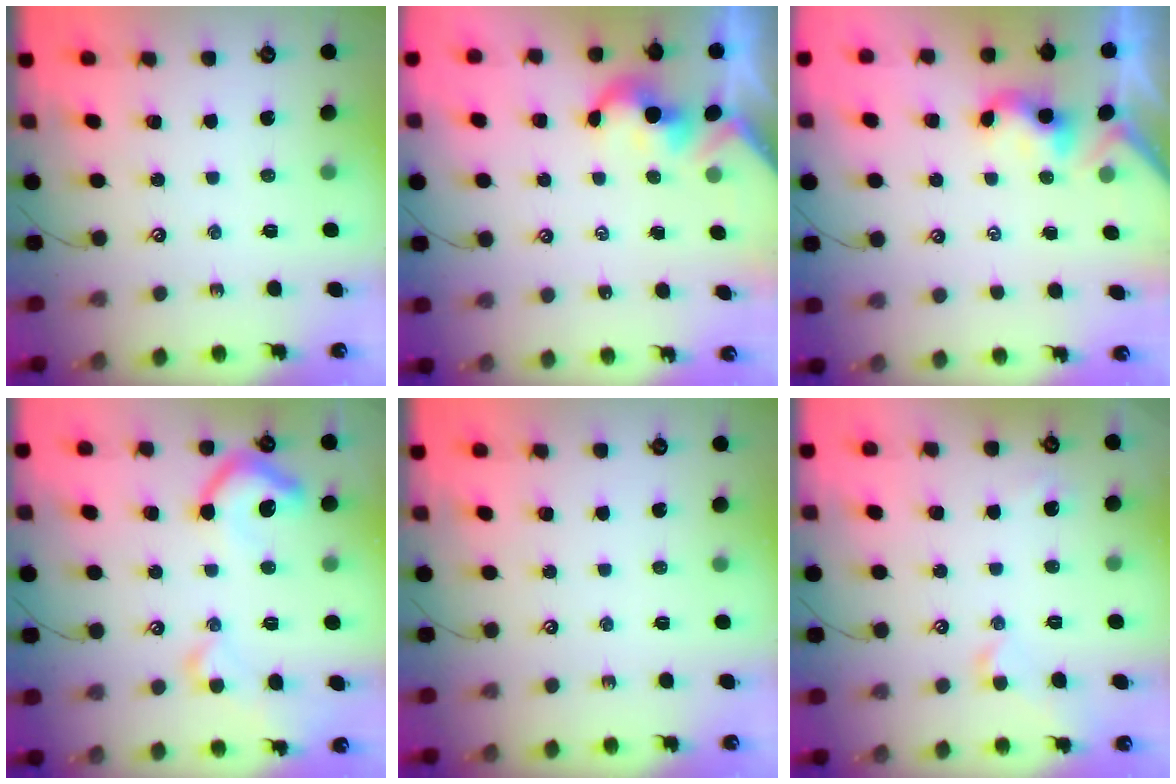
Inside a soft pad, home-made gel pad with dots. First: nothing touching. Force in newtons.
{"total": 2.2, "press": 2.2, "slide": 0.4}
{"total": 0.6, "press": 0.3, "slide": 0.5}
{"total": 9.3, "press": 9.2, "slide": 1.3}
{"total": 0.0}
{"total": 1.1, "press": 1.0, "slide": 0.4}